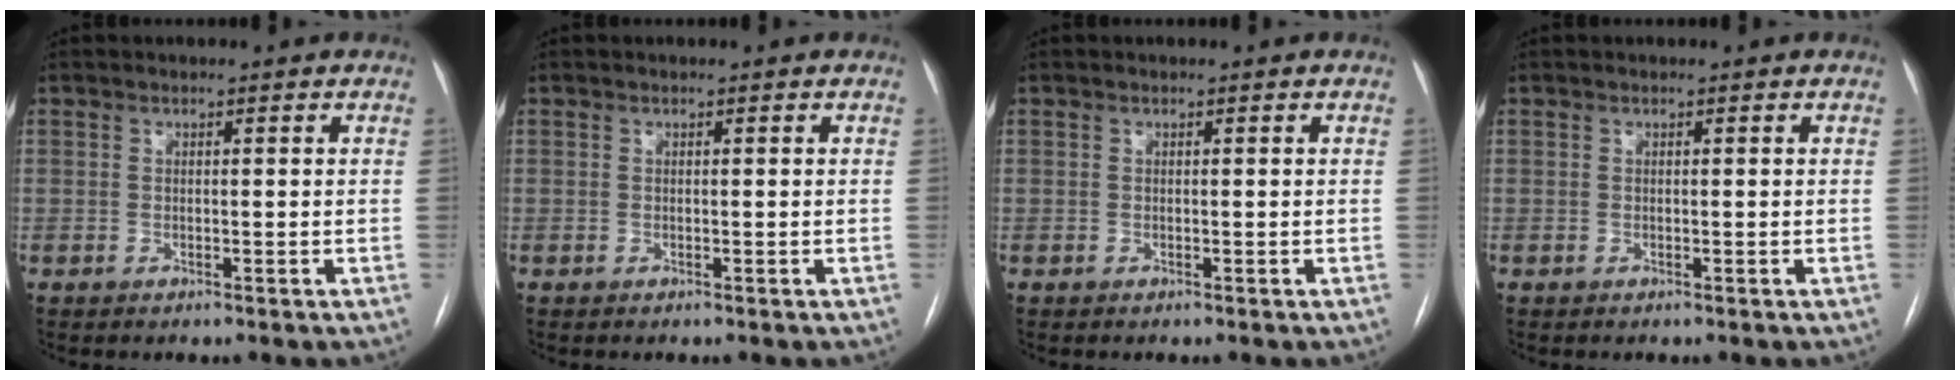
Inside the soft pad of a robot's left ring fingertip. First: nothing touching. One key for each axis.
{"total": 0.0}
{"total": 0.0}
{"total": 0.0}